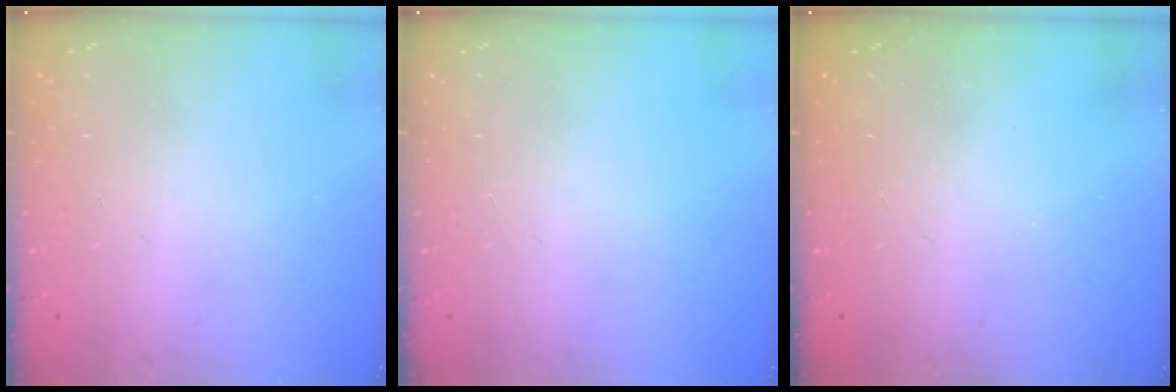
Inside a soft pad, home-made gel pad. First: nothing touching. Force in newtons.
{"total": 2.3, "press": 2.3, "slide": 0.2}
{"total": 0.0}